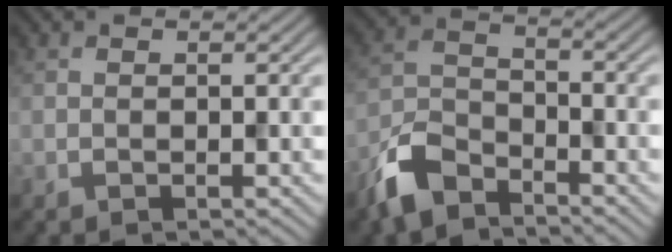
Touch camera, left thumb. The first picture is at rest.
{"total": 6.9, "force": [-5.3, 2.8, 3.3], "torque": [-0.074, -0.005, -0.127]}